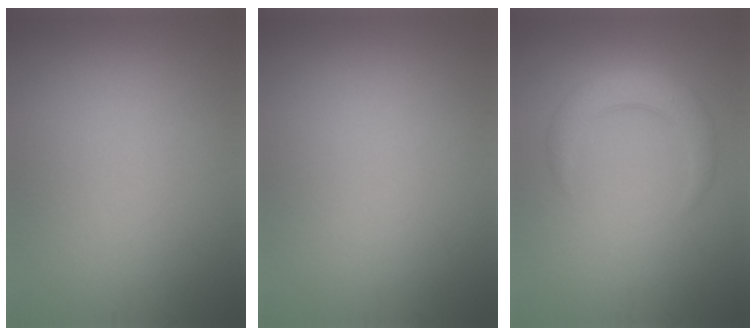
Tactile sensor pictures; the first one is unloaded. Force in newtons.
{"total": 0.0}
{"total": 3.6, "press": 3.6, "slide": 0.1}